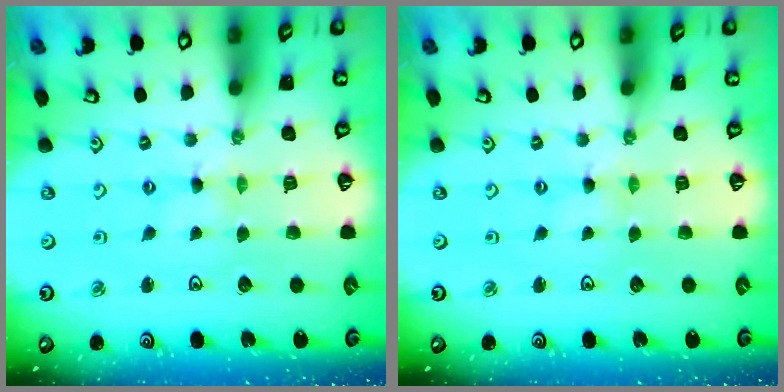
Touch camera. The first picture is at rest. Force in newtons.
{"total": 0.0}